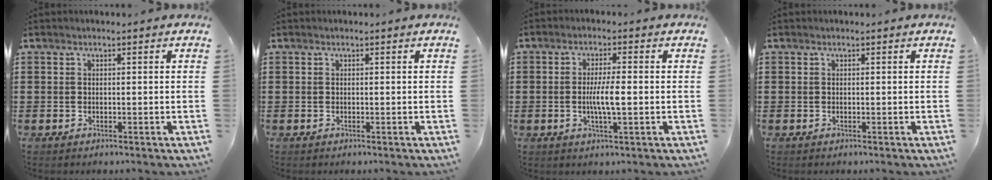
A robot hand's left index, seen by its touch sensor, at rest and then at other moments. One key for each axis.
{"total": 0.0}
{"total": 4.7, "fx": -0.4, "fy": 0.6, "fz": 4.7, "tx": -0.088, "ty": -0.003, "tz": -0.011}
{"total": 0.0}